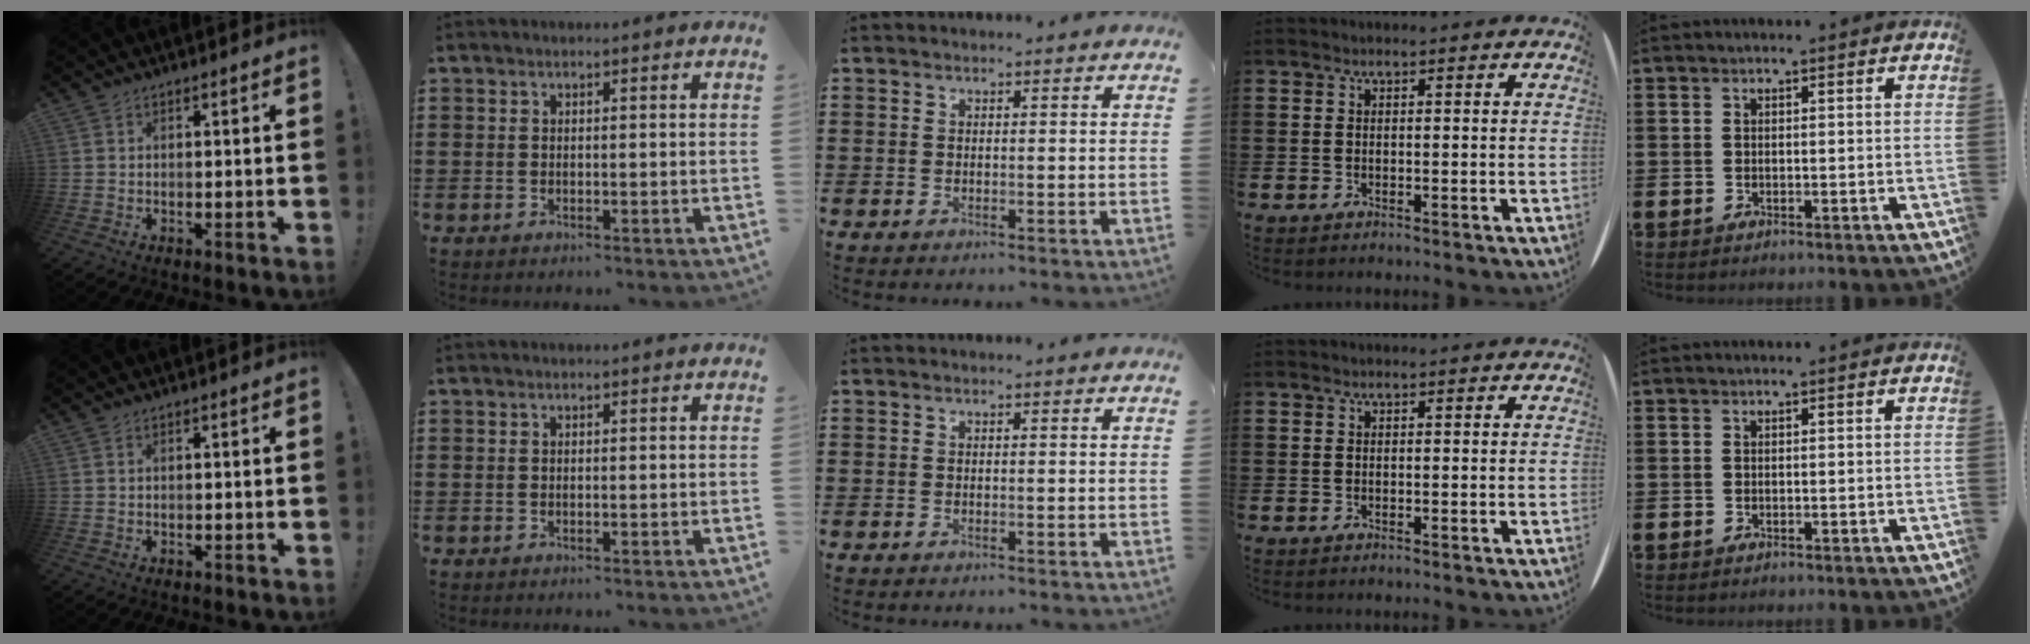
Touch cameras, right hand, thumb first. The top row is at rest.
{}